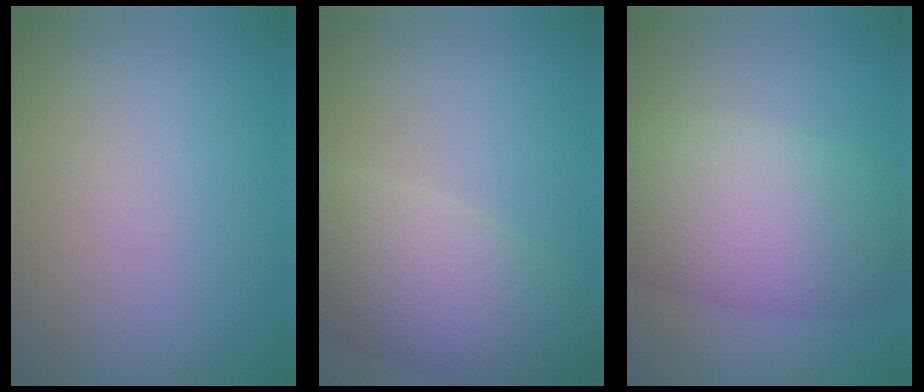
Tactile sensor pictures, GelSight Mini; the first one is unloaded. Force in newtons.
{"total": 7.0, "press": 7.0, "slide": 0.5}
{"total": 8.9, "press": 8.9, "slide": 0.4}